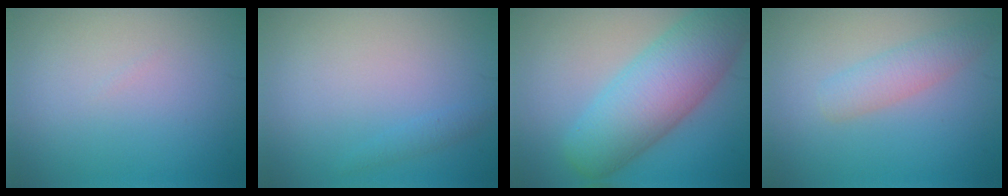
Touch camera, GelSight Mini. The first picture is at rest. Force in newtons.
{"total": 0.8, "press": 0.8, "slide": 0.2}
{"total": 9.5, "press": 9.5, "slide": 0.3}
{"total": 2.7, "press": 2.7, "slide": 0.1}